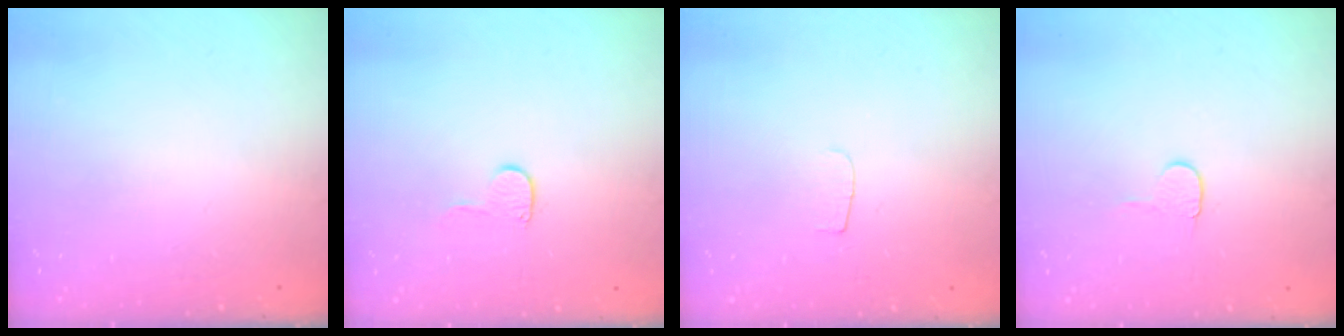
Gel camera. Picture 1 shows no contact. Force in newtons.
{"total": 3.8, "press": 3.8, "slide": 0.4}
{"total": 3.5, "press": 3.4, "slide": 0.4}
{"total": 4.1, "press": 4.1, "slide": 0.4}